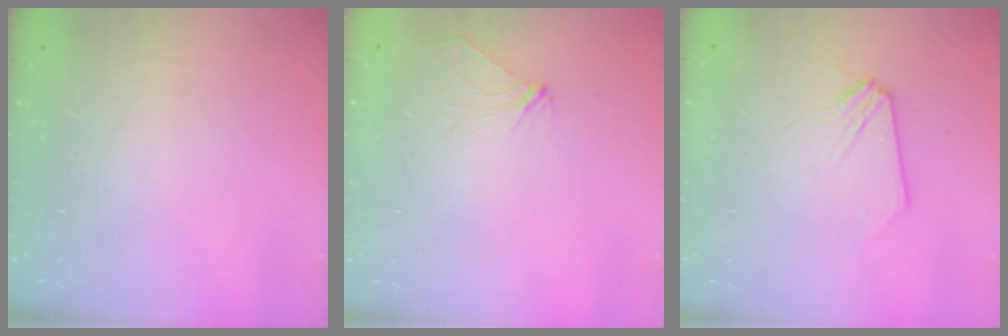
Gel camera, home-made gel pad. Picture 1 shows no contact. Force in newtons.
{"total": 4.3, "press": 4.2, "slide": 0.9}
{"total": 0.0}